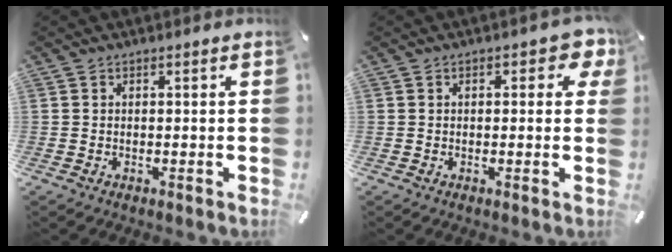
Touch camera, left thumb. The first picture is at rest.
{"total": 4.4, "force": [1.3, 2.2, 3.6], "torque": [-0.048, 0.003, 0.017]}